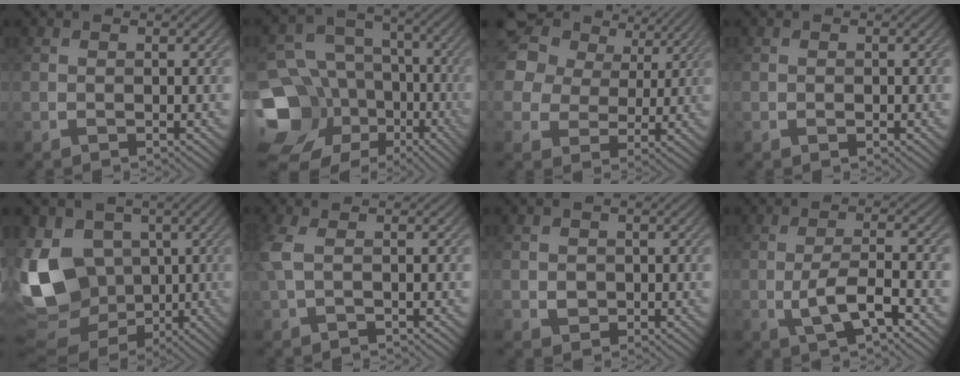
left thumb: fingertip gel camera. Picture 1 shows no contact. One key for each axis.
{"total": 17.8, "fx": -5.8, "fy": 14.7, "fz": 8.1, "tx": -0.217, "ty": -0.018, "tz": -0.081}
{"total": 15.7, "fx": 8.3, "fy": 11.3, "fz": 7.1, "tx": -0.231, "ty": 0.045, "tz": 0.176}
{"total": 0.5, "fx": -0.2, "fy": 0.3, "fz": 0.3, "tx": -0.003, "ty": -0.003, "tz": -0.003}
{"total": 17.0, "fx": -0.9, "fy": 13.4, "fz": 10.4, "tx": -0.254, "ty": -0.016, "tz": -0.003}
{"total": 3.0, "fx": 0.3, "fy": 0.8, "fz": 2.8, "tx": -0.071, "ty": 0.009, "tz": -0.002}
{"total": 1.5, "fx": -0.1, "fy": 1.4, "fz": 0.6, "tx": -0.013, "ty": -0.006, "tz": -0.003}
{"total": 5.4, "fx": -1.9, "fy": 1.5, "fz": 4.8, "tx": -0.099, "ty": 0.001, "tz": -0.035}